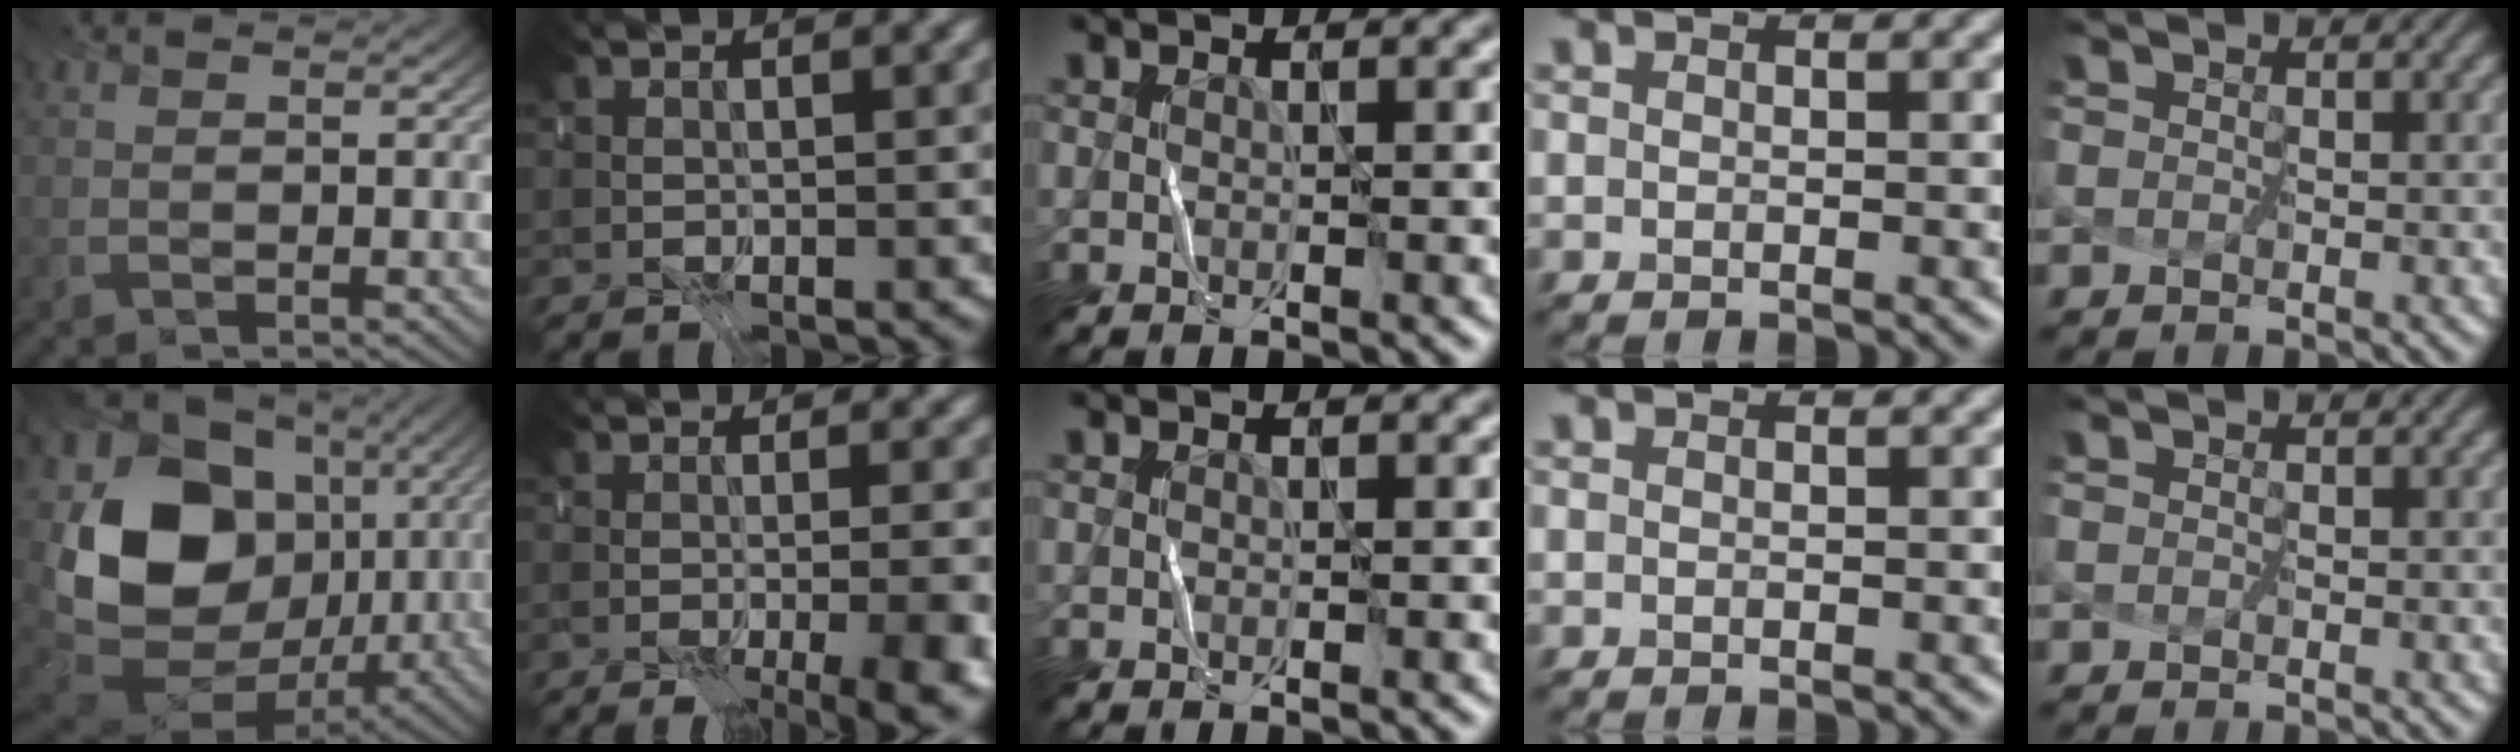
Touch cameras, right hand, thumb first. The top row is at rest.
{"thumb": {"total": 19.1, "force": [1.7, 15.1, 11.6], "torque": [-0.277, -0.030, 0.045]}, "index": {"total": 11.7, "force": [-5.9, 4.8, 8.9], "torque": [-0.076, -0.003, -0.056]}}